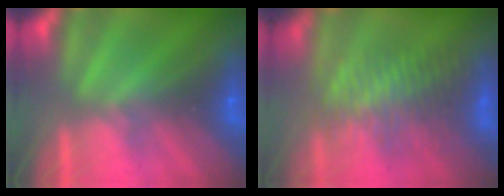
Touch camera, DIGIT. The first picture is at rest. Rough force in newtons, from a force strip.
{"total": 3.4}